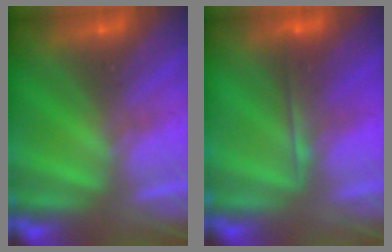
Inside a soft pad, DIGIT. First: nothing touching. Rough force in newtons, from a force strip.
{"total": 2.0}